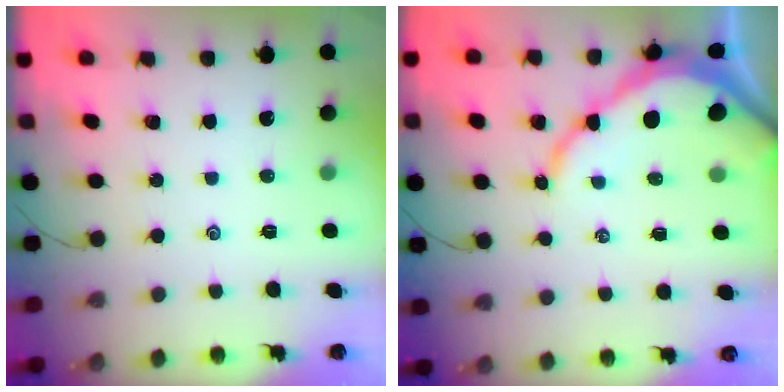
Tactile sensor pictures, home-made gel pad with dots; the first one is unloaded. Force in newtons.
{"total": 9.2, "press": 9.1, "slide": 1.0}